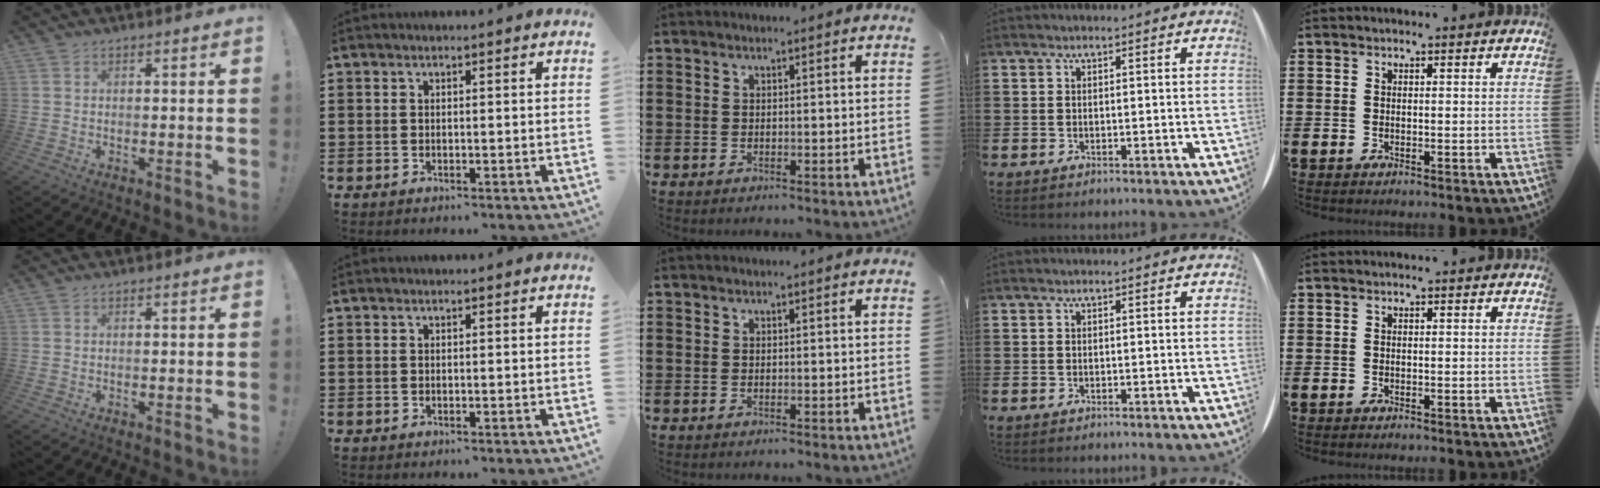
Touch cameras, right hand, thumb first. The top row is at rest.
{}